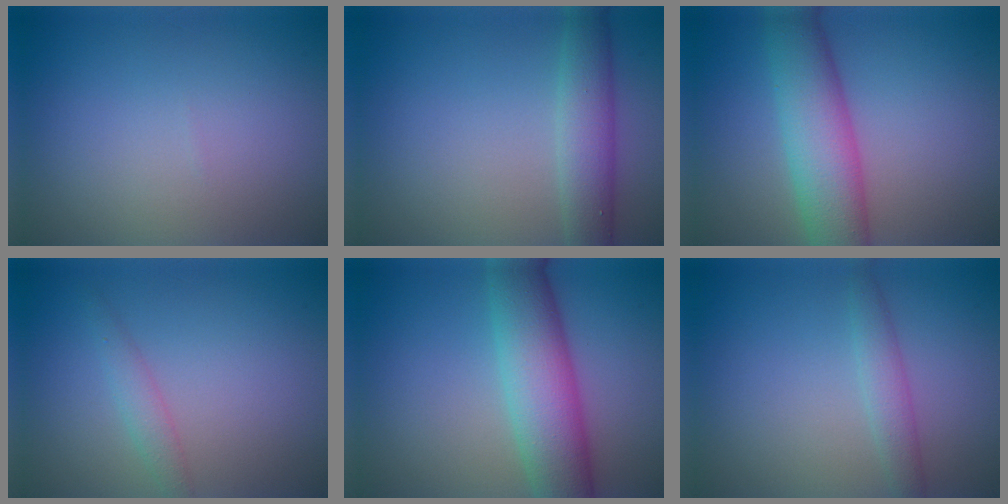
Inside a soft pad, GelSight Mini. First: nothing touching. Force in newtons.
{"total": 3.8, "press": 3.8, "slide": 0.1}
{"total": 7.3, "press": 7.2, "slide": 0.1}
{"total": 1.6, "press": 1.6, "slide": 0.0}
{"total": 7.8, "press": 7.8, "slide": 0.1}
{"total": 2.0, "press": 2.0, "slide": 0.0}